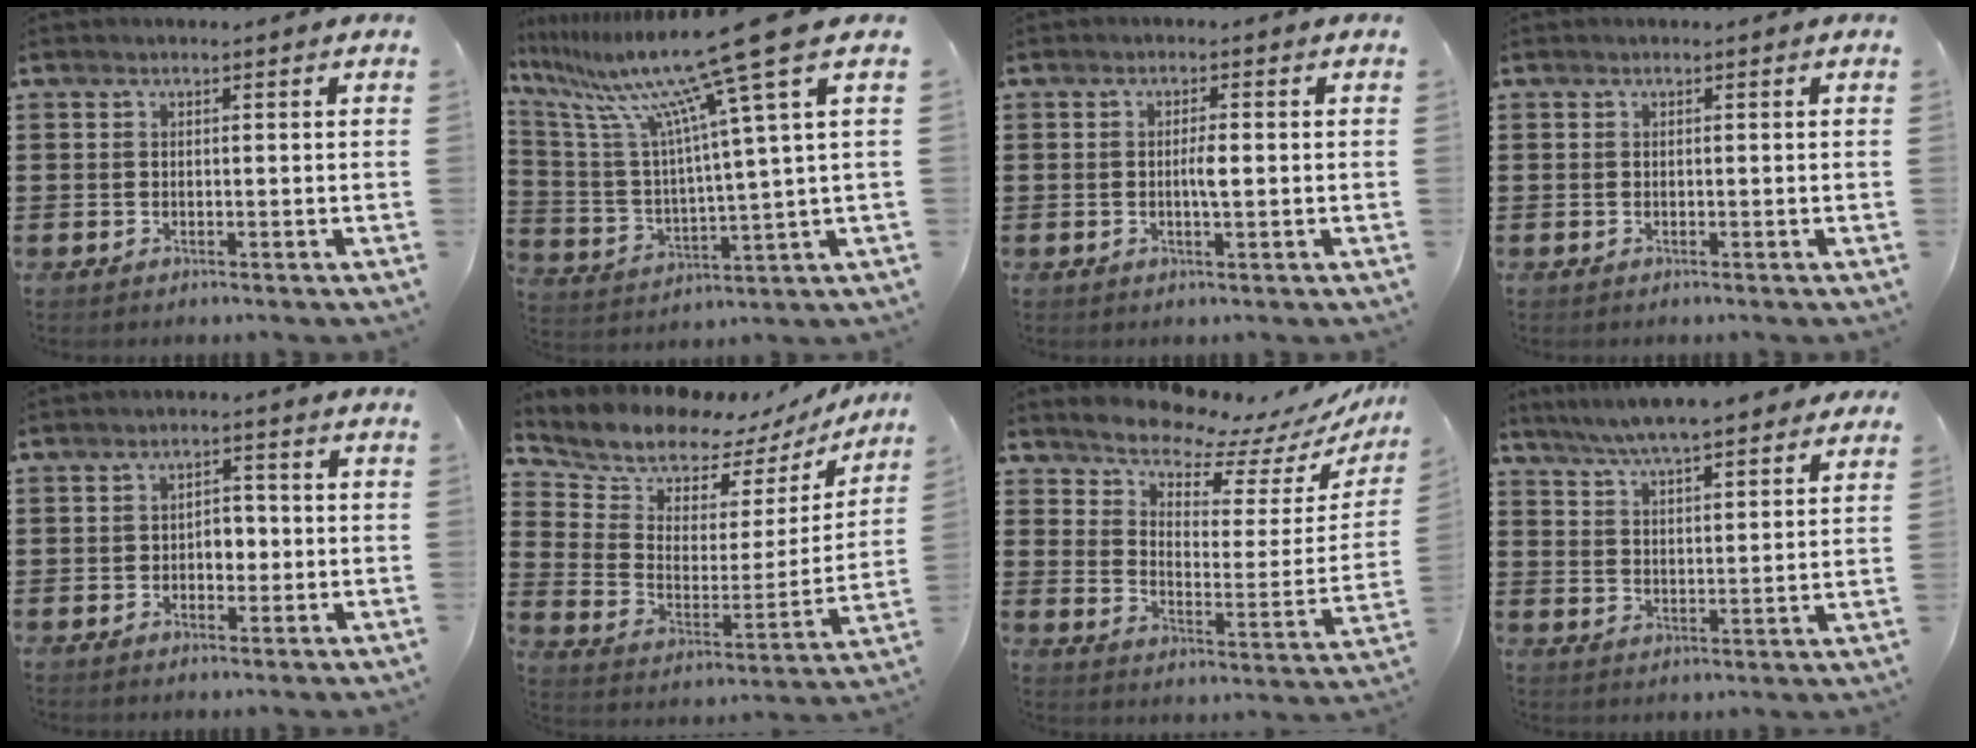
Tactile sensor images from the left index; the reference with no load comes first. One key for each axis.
{"total": 15.8, "fx": 11.2, "fy": -0.7, "fz": 11.2, "tx": -0.247, "ty": -0.069, "tz": 0.174}
{"total": 2.5, "fx": -0.2, "fy": 0.4, "fz": 2.4, "tx": -0.046, "ty": -0.001, "tz": -0.005}
{"total": 0.0}
{"total": 3.0, "fx": -0.7, "fy": 2.0, "fz": 2.2, "tx": -0.037, "ty": 0.004, "tz": -0.020}
{"total": 8.5, "fx": 7.8, "fy": 2.8, "fz": 1.6, "tx": -0.074, "ty": -0.056, "tz": 0.135}
{"total": 8.0, "fx": 7.8, "fy": 1.3, "fz": 1.5, "tx": -0.054, "ty": -0.068, "tz": 0.138}
{"total": 6.2, "fx": 5.9, "fy": 0.4, "fz": 2.1, "tx": -0.065, "ty": -0.024, "tz": 0.104}